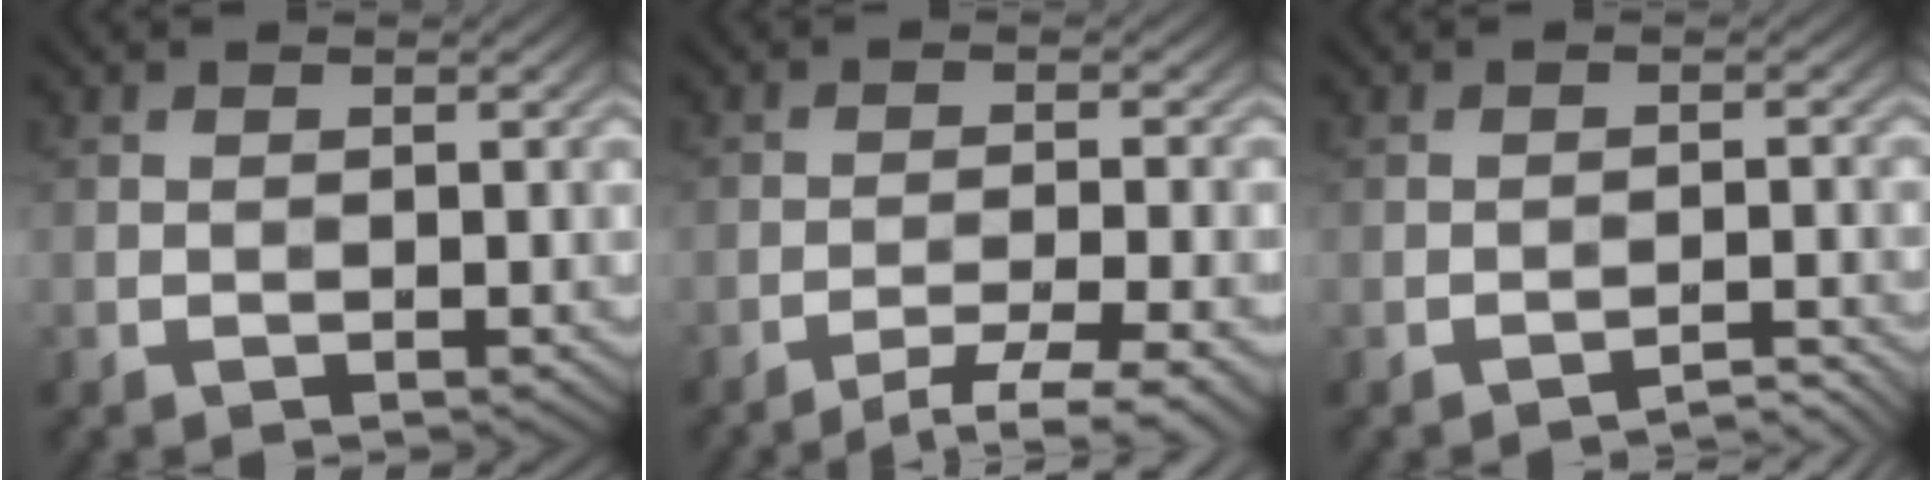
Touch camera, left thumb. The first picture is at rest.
{"total": 4.6, "force": [-3.1, 0.7, 3.3], "torque": [-0.061, 0.006, -0.053]}
{"total": 2.2, "force": [-2.1, 0.1, 0.6], "torque": [0.003, 0.012, -0.034]}